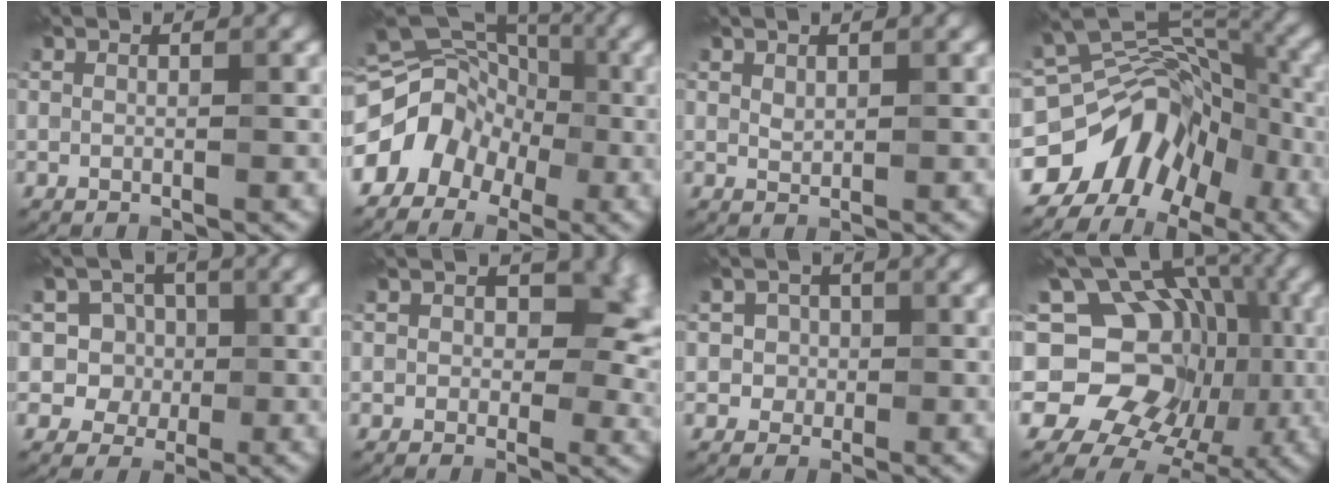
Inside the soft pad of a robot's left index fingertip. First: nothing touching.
{"total": 8.0, "force": [-2.3, 6.8, 3.7], "torque": [-0.038, 0.010, -0.056]}
{"total": 0.8, "force": [0.7, 0.4, 0.1], "torque": [-0.004, 0.005, 0.015]}
{"total": 11.8, "force": [-6.8, 7.9, 5.5], "torque": [-0.079, 0.022, -0.116]}
{"total": 4.7, "force": [0.7, 4.5, 1.0], "torque": [0.009, 0.022, -0.010]}
{"total": 9.0, "force": [1.2, 6.5, 6.1], "torque": [-0.035, 0.013, 0.008]}
{"total": 1.7, "force": [0.1, 1.7, 0.0], "torque": [0.020, 0.009, -0.007]}
{"total": 14.2, "force": [1.1, 12.2, 7.3], "torque": [-0.110, 0.033, -0.003]}